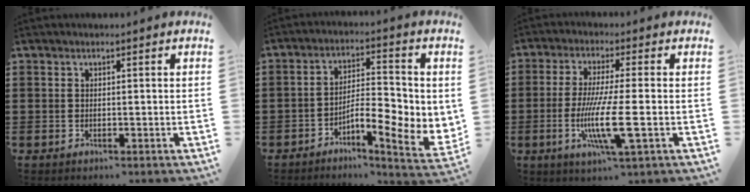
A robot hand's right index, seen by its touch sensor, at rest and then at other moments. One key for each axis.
{"total": 6.9, "fx": -2.2, "fy": 2.3, "fz": 6.1, "tx": -0.102, "ty": -0.016, "tz": -0.041}
{"total": 9.6, "fx": -2.2, "fy": 0.9, "fz": 9.3, "tx": -0.190, "ty": -0.019, "tz": -0.045}